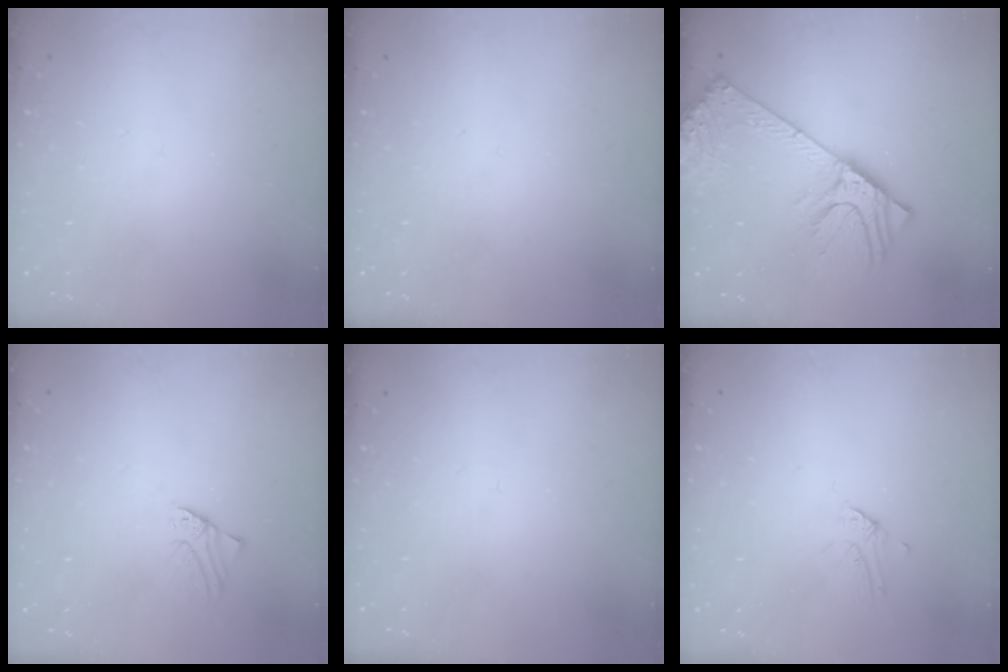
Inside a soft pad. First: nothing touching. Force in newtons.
{"total": 0.0}
{"total": 13.1, "press": 12.8, "slide": 3.0}
{"total": 1.2, "press": 1.2, "slide": 0.1}
{"total": 0.0}
{"total": 3.0, "press": 3.0, "slide": 0.3}